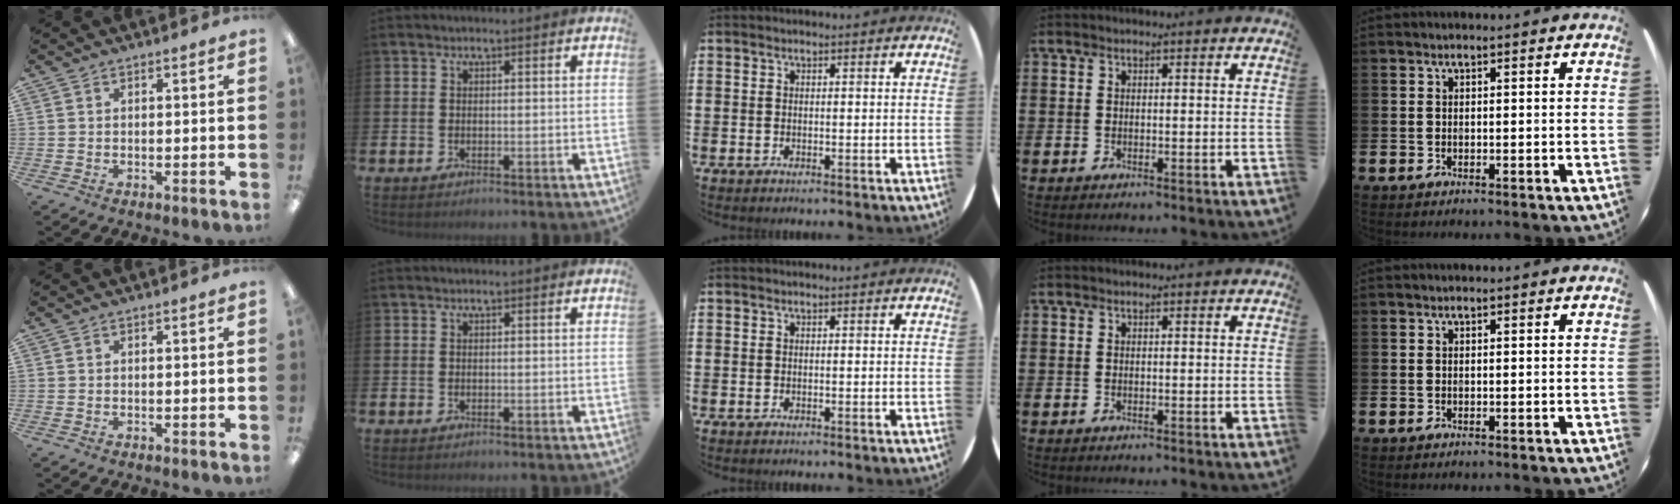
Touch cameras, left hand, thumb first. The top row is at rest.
{}